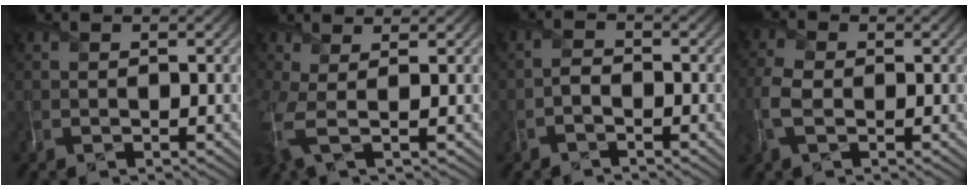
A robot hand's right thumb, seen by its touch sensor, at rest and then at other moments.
{"total": 4.4, "force": [0.3, 1.4, 4.2], "torque": [-0.102, -0.004, -0.001]}
{"total": 1.2, "force": [-0.9, 0.4, 0.7], "torque": [-0.015, 0.005, -0.025]}
{"total": 4.5, "force": [-0.6, 2.7, 3.5], "torque": [-0.102, 0.002, -0.022]}